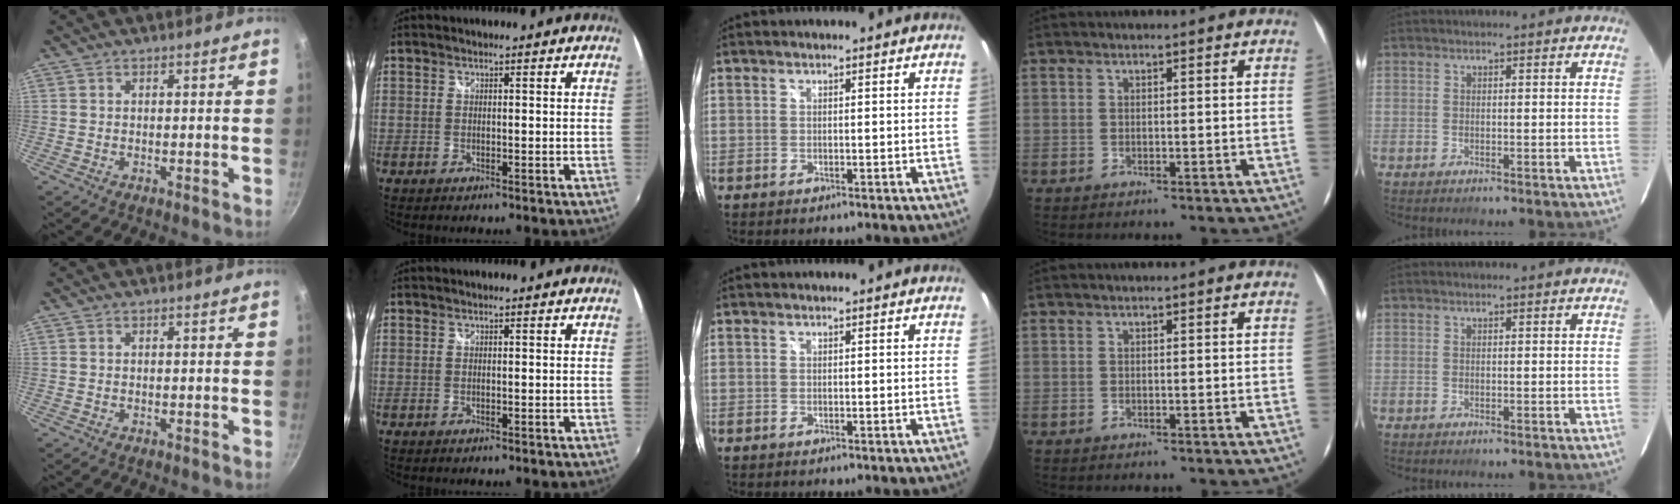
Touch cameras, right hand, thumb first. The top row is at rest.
{}